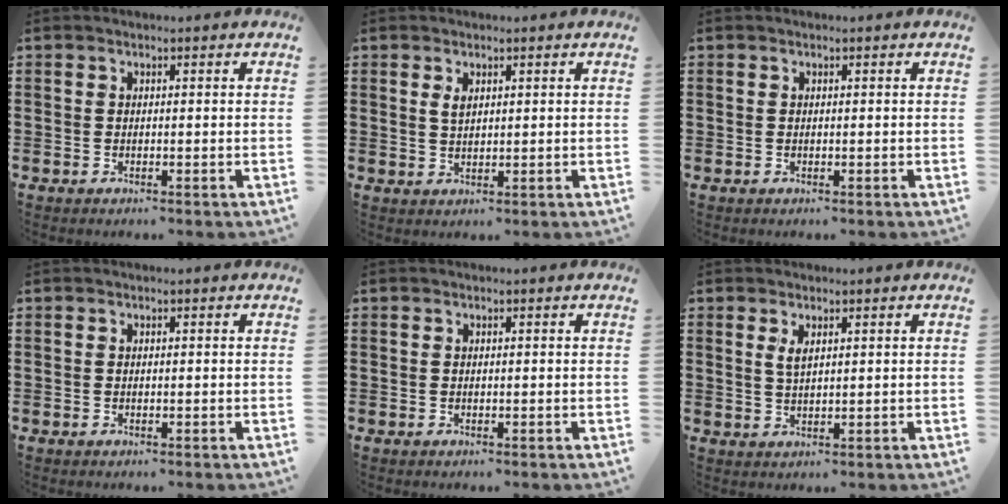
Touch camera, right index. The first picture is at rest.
{"total": 1.6, "force": [0.8, 0.8, 1.1], "torque": [-0.026, 0.004, 0.014]}
{"total": 0.0}
{"total": 0.0}
{"total": 0.0}
{"total": 2.1, "force": [1.0, 0.8, 1.6], "torque": [-0.035, 0.004, 0.016]}